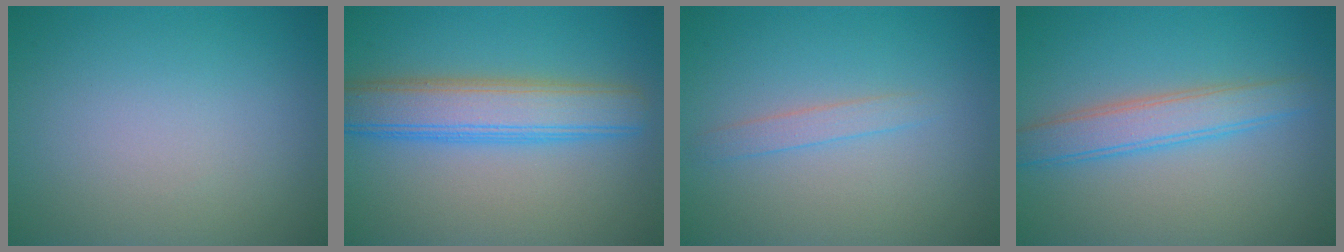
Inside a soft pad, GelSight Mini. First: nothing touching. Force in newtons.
{"total": 5.8, "press": 5.8, "slide": 0.1}
{"total": 1.3, "press": 1.3, "slide": 0.1}
{"total": 3.5, "press": 3.5, "slide": 0.1}